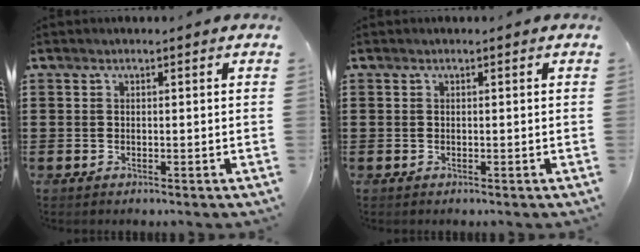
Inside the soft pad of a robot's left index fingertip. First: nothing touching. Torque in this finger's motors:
{"motor_torque": [-0.02, -0.01, 0.00, 0.00]}